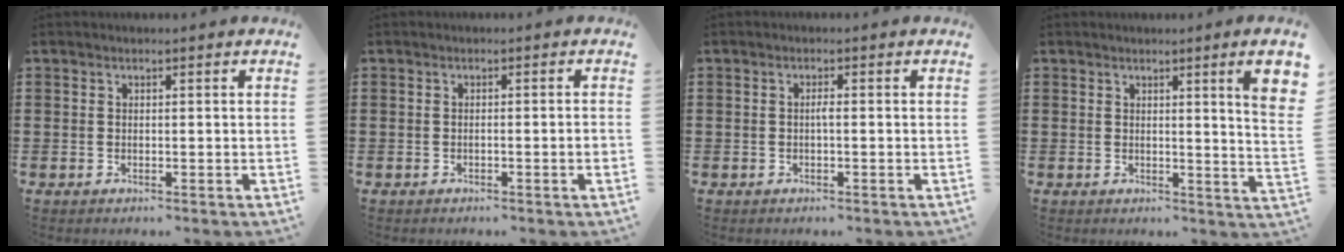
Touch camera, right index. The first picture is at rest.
{"total": 1.2, "force": [-0.6, -0.1, 1.1], "torque": [-0.016, -0.004, -0.011]}
{"total": 1.1, "force": [-0.2, 0.1, 1.0], "torque": [-0.021, -0.001, -0.005]}
{"total": 5.0, "force": [2.1, -0.4, 4.5], "torque": [-0.073, -0.013, 0.031]}